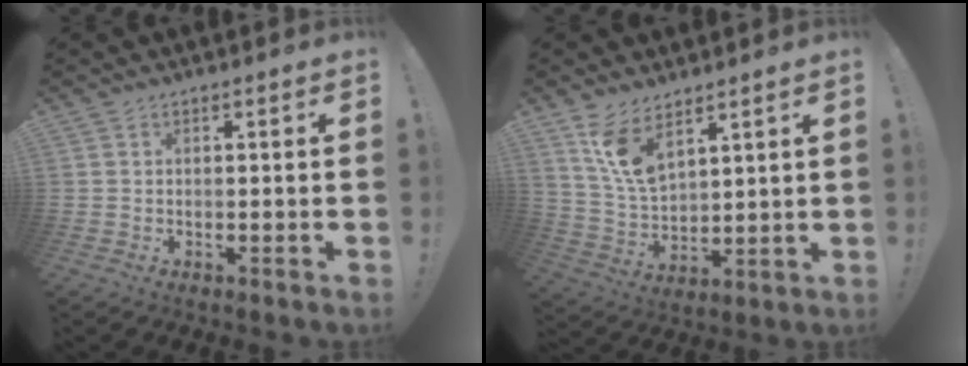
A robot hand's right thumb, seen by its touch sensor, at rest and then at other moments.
{"total": 10.9, "force": [7.4, 5.1, 6.1], "torque": [-0.123, -0.043, 0.143]}